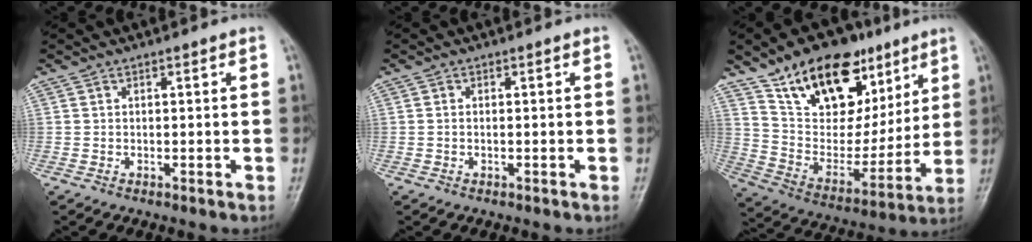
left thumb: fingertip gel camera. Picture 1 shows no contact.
{"total": 0.5, "force": [-0.1, 0.2, 0.5], "torque": [-0.012, 0.003, 0.000]}
{"total": 22.4, "force": [12.6, 13.4, 12.9], "torque": [-0.152, -0.039, 0.218]}